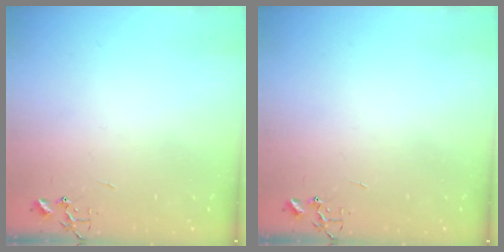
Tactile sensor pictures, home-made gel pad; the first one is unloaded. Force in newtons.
{"total": 0.0}